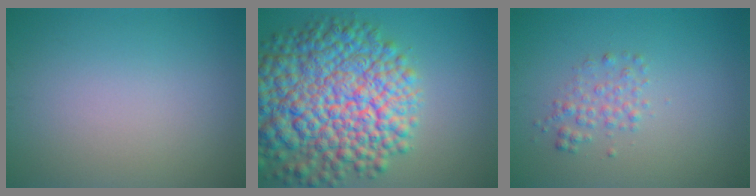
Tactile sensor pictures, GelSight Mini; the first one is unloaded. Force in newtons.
{"total": 13.7, "press": 13.7, "slide": 0.6}
{"total": 1.8, "press": 1.8, "slide": 0.0}